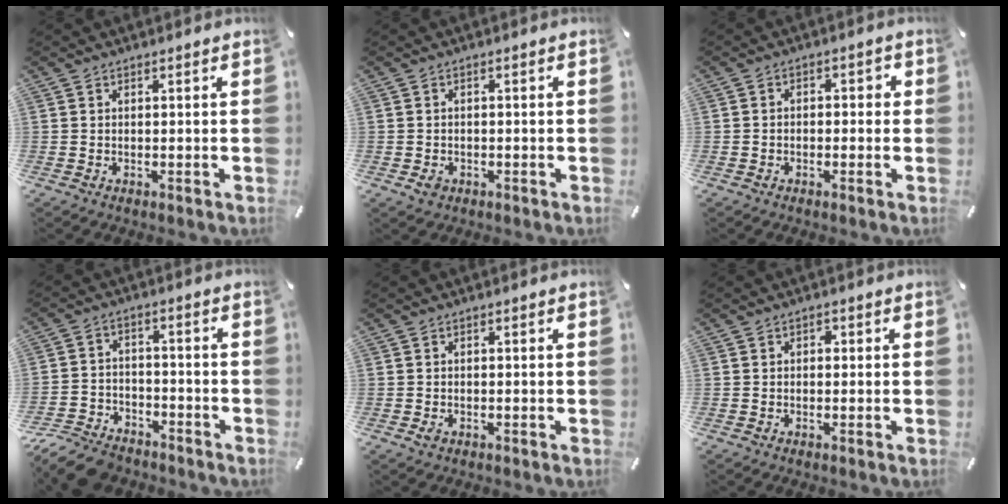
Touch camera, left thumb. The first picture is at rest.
{"total": 2.3, "force": [-1.0, 1.7, 1.1], "torque": [-0.019, 0.005, -0.020]}
{"total": 2.5, "force": [-1.6, 1.6, 1.1], "torque": [-0.020, 0.013, -0.033]}
{"total": 10.7, "force": [-8.8, 4.7, 3.9], "torque": [-0.073, 0.049, -0.170]}
{"total": 1.3, "force": [-0.5, 0.9, 0.8], "torque": [-0.014, 0.001, -0.010]}
{"total": 1.2, "force": [-0.3, 1.1, 0.5], "torque": [-0.012, 0.006, -0.008]}